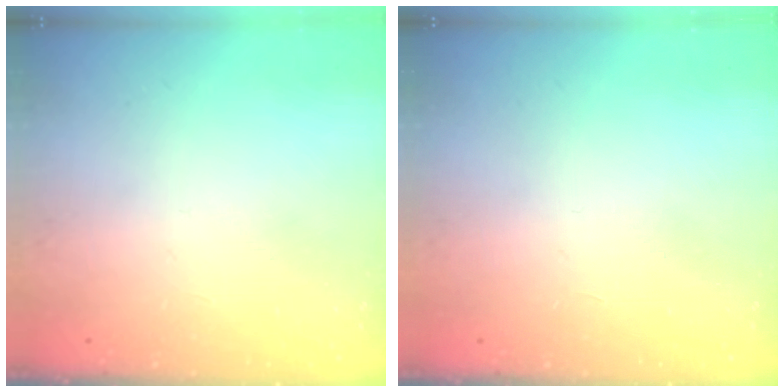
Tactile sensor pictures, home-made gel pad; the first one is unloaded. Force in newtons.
{"total": 0.0}